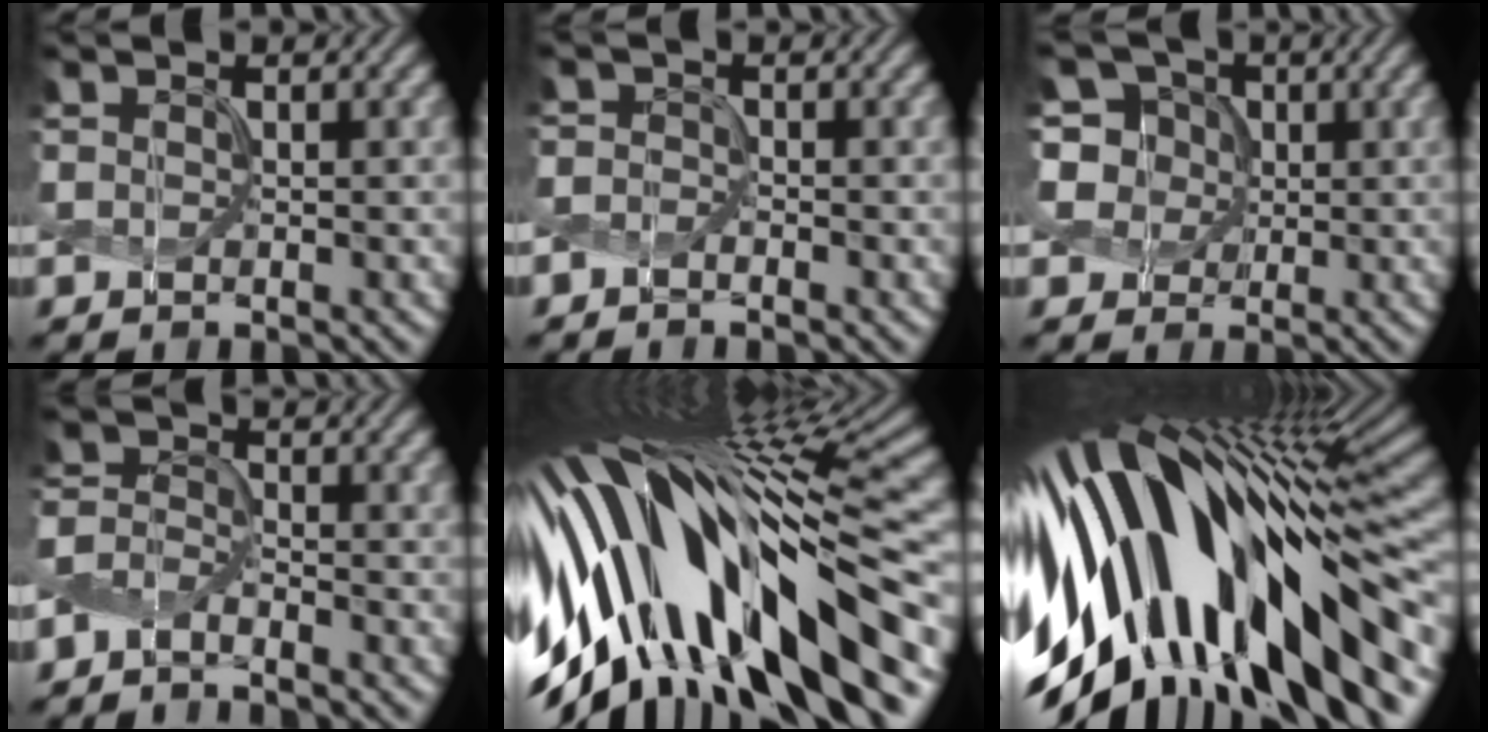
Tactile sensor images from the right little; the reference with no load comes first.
{"total": 1.6, "force": [-1.5, -0.5, -0.1], "torque": [-0.002, -0.002, -0.029]}
{"total": 6.5, "force": [2.2, 5.5, 2.7], "torque": [-0.061, 0.026, 0.024]}
{"total": 2.7, "force": [-2.5, 0.0, 0.9], "torque": [-0.021, -0.001, -0.057]}
{"total": 17.1, "force": [-4.2, 5.8, 15.6], "torque": [-0.264, -0.020, -0.062]}
{"total": 16.4, "force": [-4.0, 6.9, 14.3], "torque": [-0.247, -0.017, -0.062]}